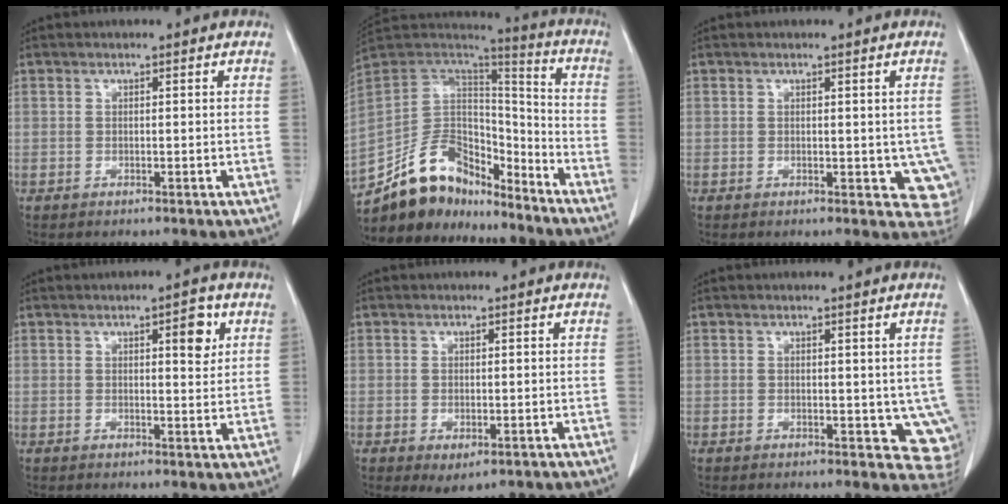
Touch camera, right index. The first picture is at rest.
{"total": 16.6, "force": [-13.7, 7.3, 5.9], "torque": [-0.102, 0.057, -0.245]}
{"total": 5.3, "force": [-0.3, 3.0, 4.3], "torque": [-0.029, -0.005, 0.001]}
{"total": 4.0, "force": [1.7, 1.1, 3.4], "torque": [-0.045, -0.002, 0.022]}
{"total": 3.1, "force": [-1.5, 1.5, 2.3], "torque": [-0.032, -0.007, -0.011]}
{"total": 5.9, "force": [0.2, 3.4, 4.8], "torque": [-0.035, -0.007, 0.007]}